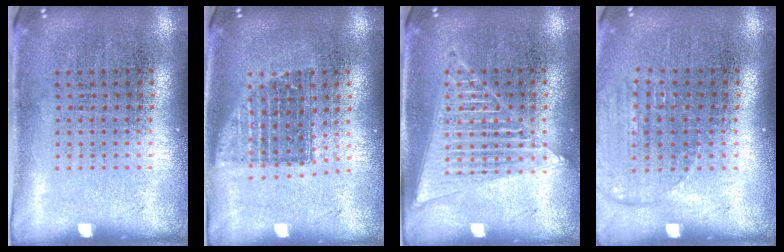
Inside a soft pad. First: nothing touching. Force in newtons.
{"total": 1.5, "press": 1.2, "slide": 0.9}
{"total": 1.5, "press": 1.5, "slide": 0.1}
{"total": 1.1, "press": 1.1, "slide": 0.4}